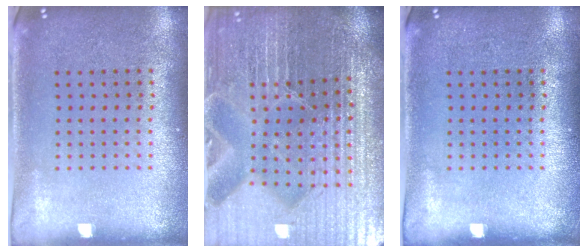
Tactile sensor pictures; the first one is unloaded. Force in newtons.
{"total": 5.7, "press": 5.3, "slide": 2.2}
{"total": 0.0}